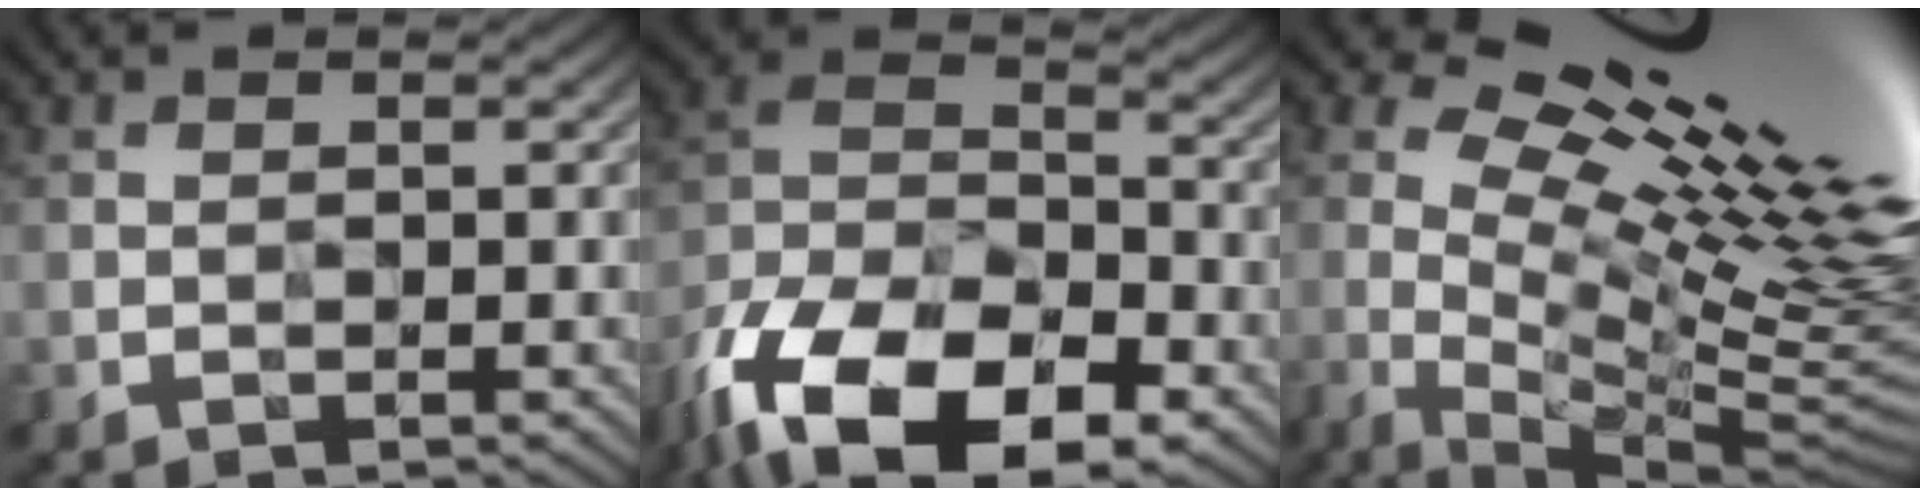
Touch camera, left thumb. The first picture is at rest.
{"total": 19.2, "force": [-12.0, 9.6, 11.5], "torque": [-0.263, -0.045, -0.201]}
{"total": 19.9, "force": [6.8, 4.2, 18.2], "torque": [-0.280, 0.020, 0.115]}